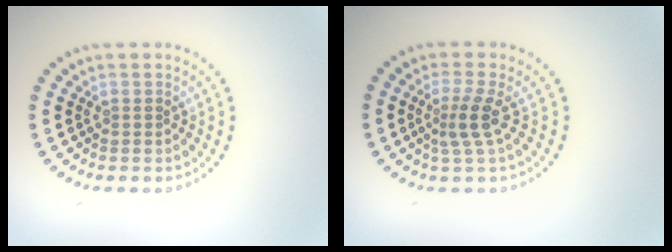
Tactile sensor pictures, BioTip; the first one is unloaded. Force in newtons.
{"total": 2.5, "press": 1.8, "slide": 1.7}